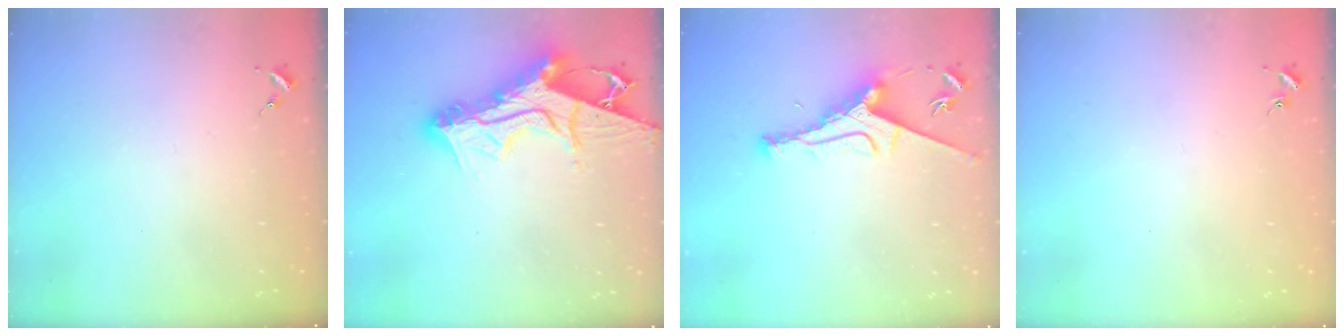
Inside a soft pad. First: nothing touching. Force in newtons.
{"total": 19.7, "press": 19.6, "slide": 1.6}
{"total": 9.6, "press": 9.6, "slide": 0.7}
{"total": 0.8, "press": 0.8, "slide": 0.2}